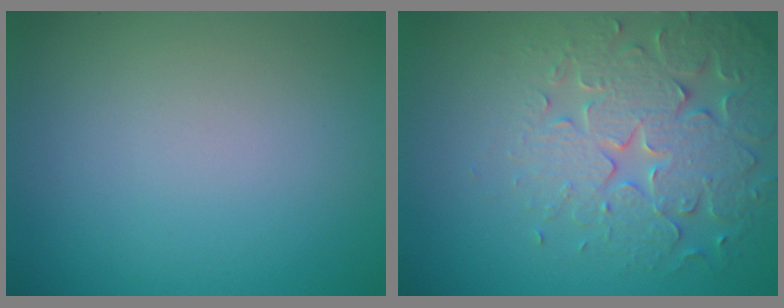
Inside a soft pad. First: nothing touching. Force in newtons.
{"total": 5.1, "press": 5.0, "slide": 1.0}